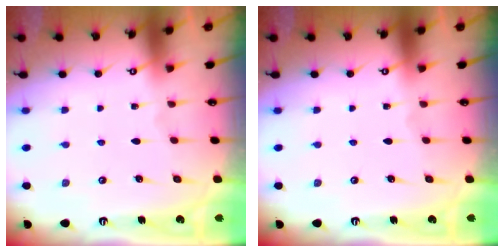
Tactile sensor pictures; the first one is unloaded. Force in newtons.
{"total": 0.0}